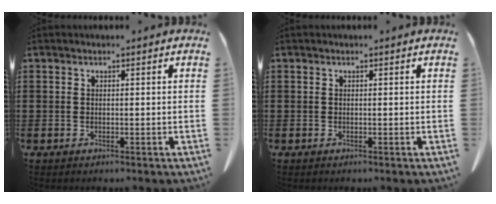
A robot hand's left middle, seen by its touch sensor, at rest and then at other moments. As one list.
[{"total": 0.0}]